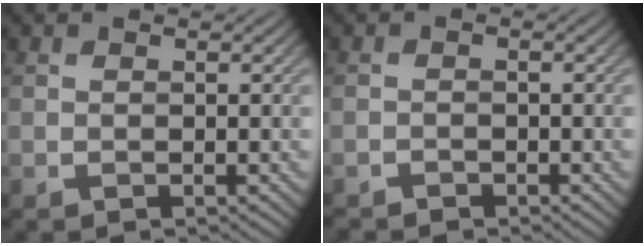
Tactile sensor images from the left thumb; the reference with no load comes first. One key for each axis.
{"total": 1.2, "fx": -1.1, "fy": 0.5, "fz": 0.1, "tx": -0.001, "ty": 0.000, "tz": -0.024}